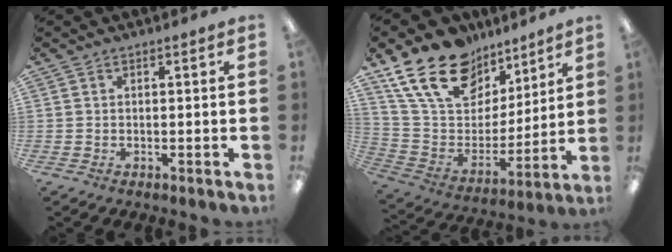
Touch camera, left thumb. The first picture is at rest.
{"total": 21.3, "force": [14.0, 12.4, 10.1], "torque": [-0.191, -0.074, 0.261]}